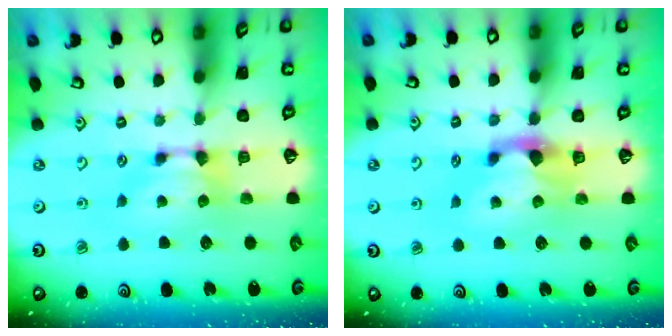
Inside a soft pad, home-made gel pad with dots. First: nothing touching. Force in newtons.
{"total": 2.0, "press": 1.6, "slide": 1.2}